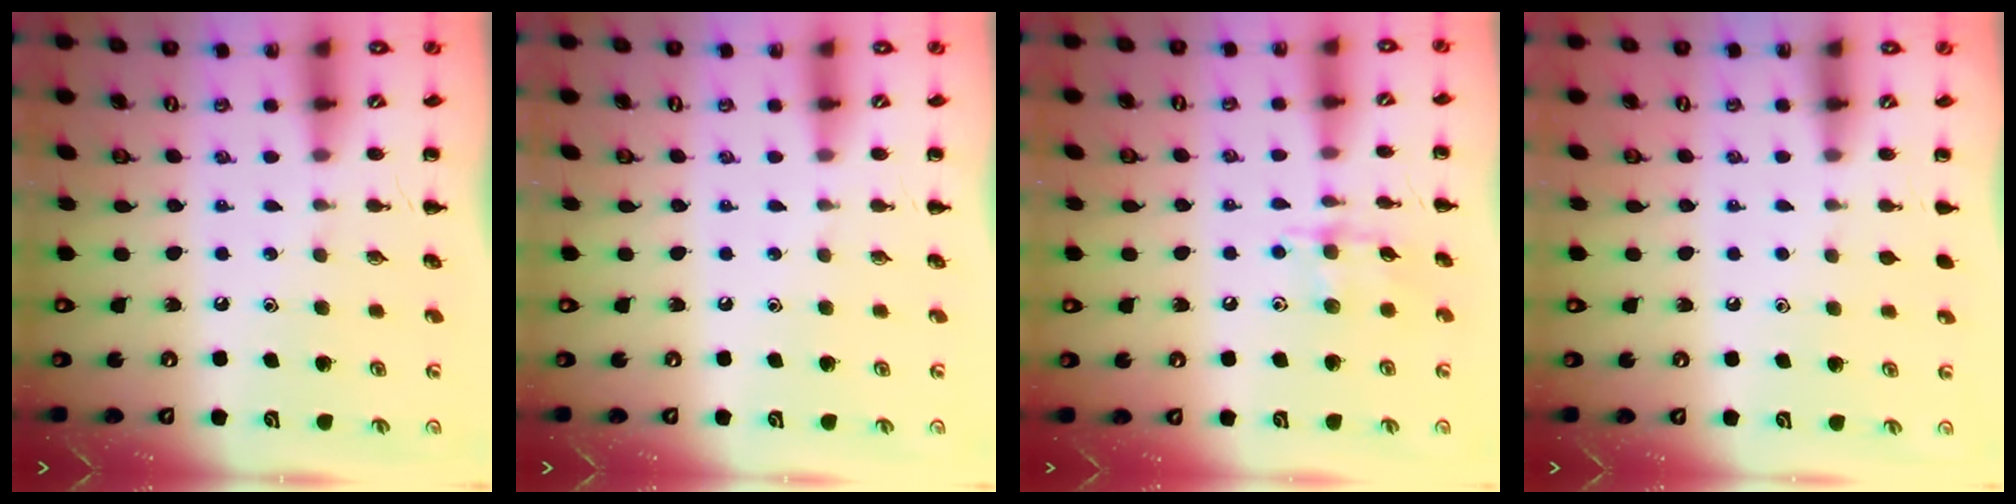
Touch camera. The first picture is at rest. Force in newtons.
{"total": 0.0}
{"total": 8.7, "press": 8.7, "slide": 0.7}
{"total": 1.1, "press": 1.1, "slide": 0.2}